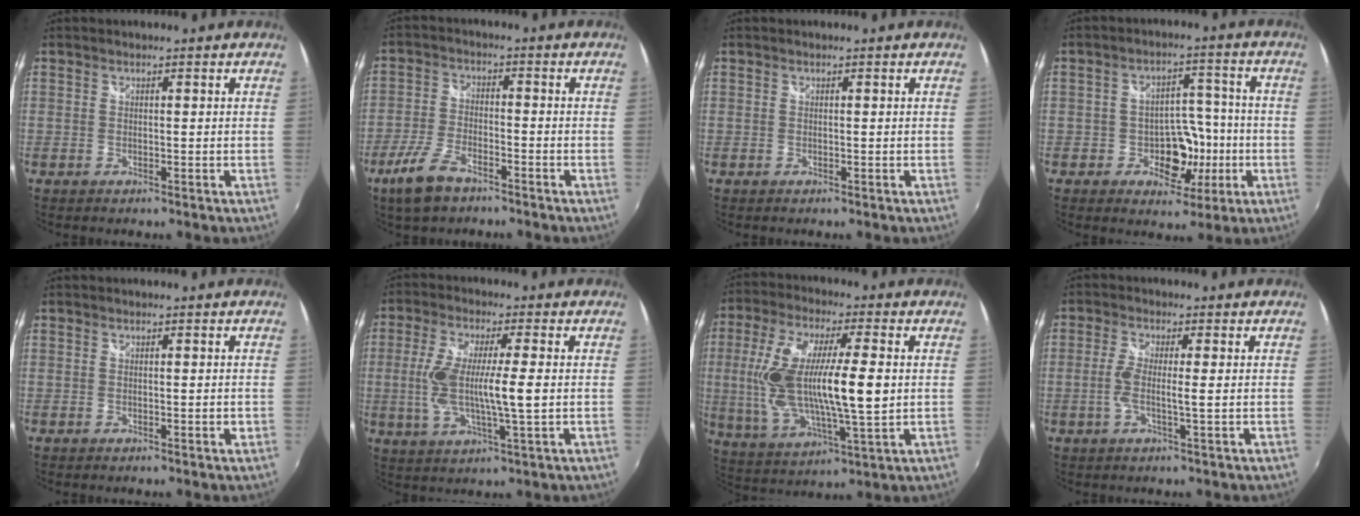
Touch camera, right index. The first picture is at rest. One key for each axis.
{"total": 8.2, "fx": -5.6, "fy": 3.4, "fz": 4.9, "tx": -0.122, "ty": -0.008, "tz": -0.109}
{"total": 0.0}
{"total": 9.3, "fx": -2.9, "fy": 7.0, "fz": 5.4, "tx": -0.090, "ty": 0.011, "tz": -0.036}
{"total": 0.7, "fx": -0.2, "fy": 0.3, "fz": 0.6, "tx": -0.007, "ty": 0.004, "tz": -0.001}
{"total": 11.5, "fx": -0.7, "fy": 2.2, "fz": 11.3, "tx": -0.214, "ty": -0.009, "tz": -0.010}
{"total": 19.6, "fx": 0.8, "fy": 6.2, "fz": 18.6, "tx": -0.355, "ty": -0.005, "tz": 0.020}
{"total": 4.3, "fx": -0.6, "fy": 0.3, "fz": 4.3, "tx": -0.086, "ty": -0.003, "tz": -0.016}